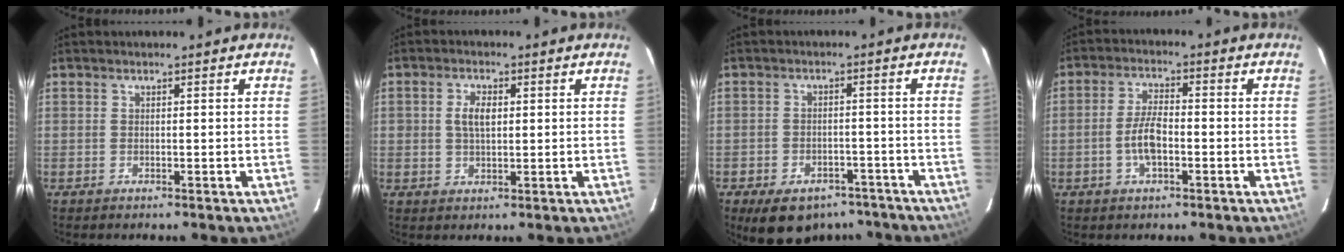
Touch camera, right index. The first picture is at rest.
{"total": 4.1, "force": [0.7, 2.4, 3.2], "torque": [-0.060, 0.007, 0.016]}
{"total": 12.7, "force": [-9.0, 7.3, 5.1], "torque": [-0.111, 0.014, -0.109]}
{"total": 5.8, "force": [-1.8, 2.3, 5.0], "torque": [-0.104, 0.006, -0.032]}